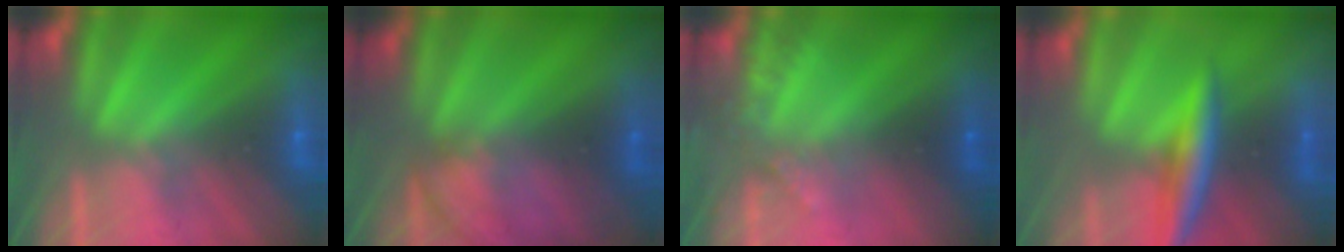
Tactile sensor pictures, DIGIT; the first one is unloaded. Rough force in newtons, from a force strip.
{"total": 2.3}
{"total": 2.1}
{"total": 9.6}